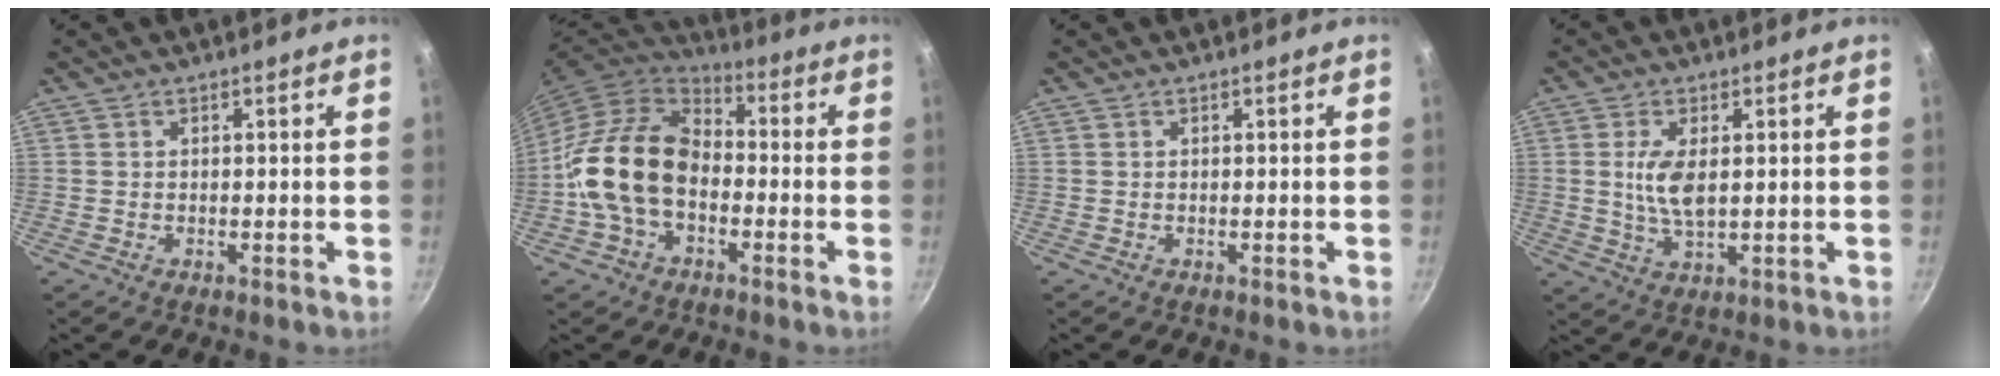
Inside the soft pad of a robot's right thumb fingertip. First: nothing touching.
{"total": 16.3, "force": [-2.6, 11.2, 11.5], "torque": [-0.180, 0.037, -0.064]}
{"total": 0.0}
{"total": 6.4, "force": [0.9, 2.8, 5.6], "torque": [-0.111, -0.006, 0.020]}